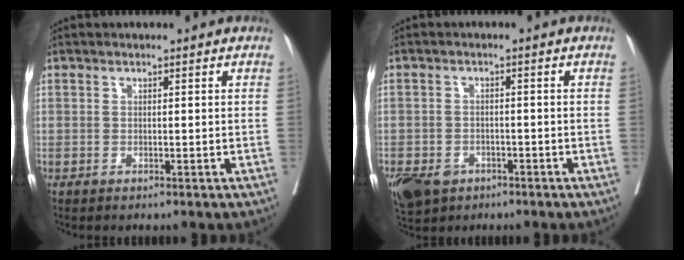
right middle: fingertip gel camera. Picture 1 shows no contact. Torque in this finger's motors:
{"motor_torque": [1.07, -1.07, 0.49, 0.21]}